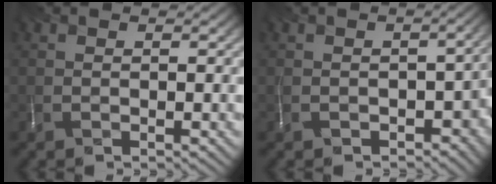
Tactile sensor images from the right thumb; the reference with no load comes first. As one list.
[{"total": 6.3, "force": [-3.3, 3.9, 3.8], "torque": [-0.050, -0.031, -0.049]}]